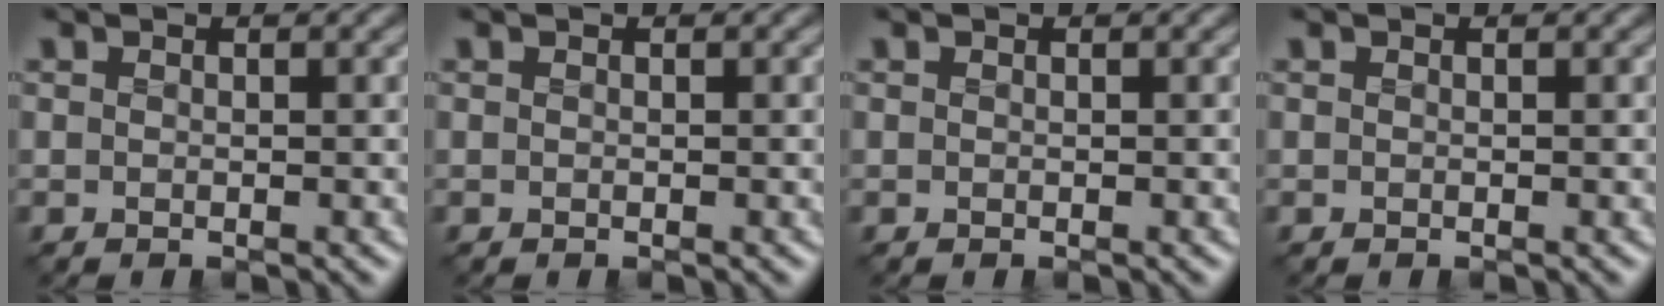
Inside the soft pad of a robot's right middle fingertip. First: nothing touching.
{"total": 0.0}
{"total": 0.0}
{"total": 0.0}